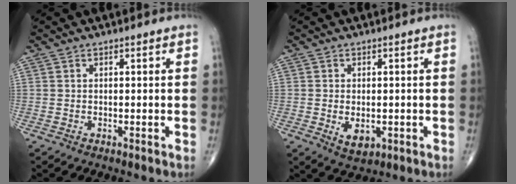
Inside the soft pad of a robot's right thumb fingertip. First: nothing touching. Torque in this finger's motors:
{"motor_torque": [-0.13, 0.25, 0.02, -0.02, 0.08]}